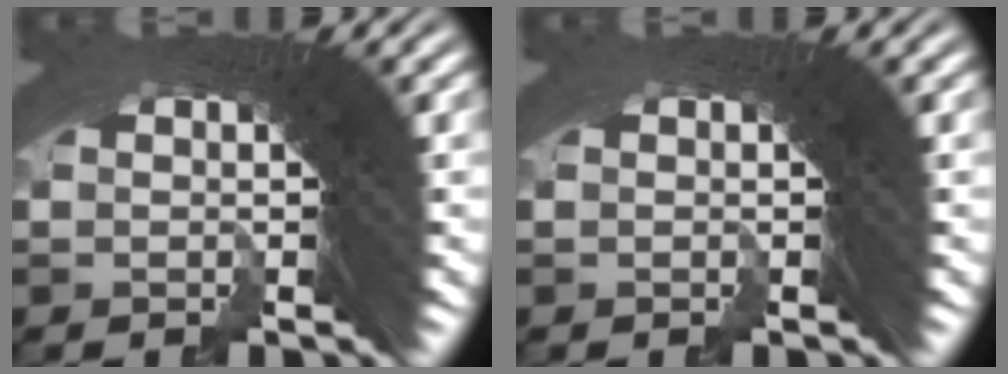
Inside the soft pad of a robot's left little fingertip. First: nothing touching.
{"total": 0.0}